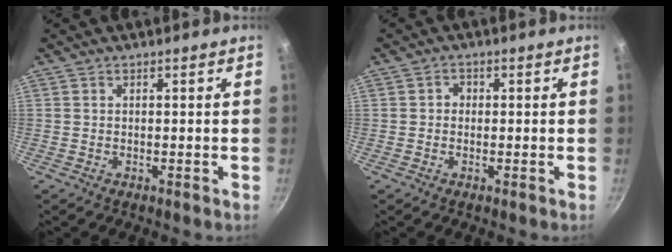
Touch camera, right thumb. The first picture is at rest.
{"total": 1.6, "force": [-0.1, 1.4, 0.6], "torque": [-0.004, 0.004, -0.005]}